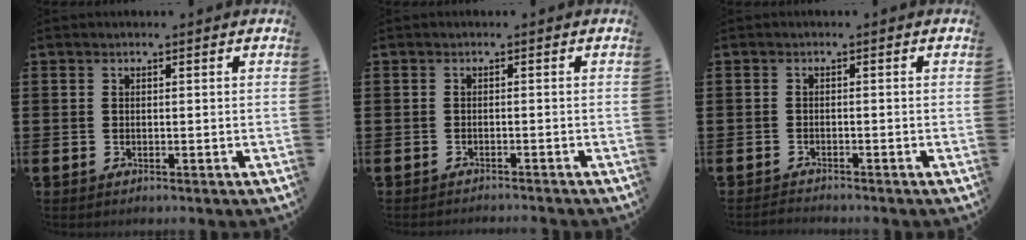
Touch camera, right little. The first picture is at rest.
{"total": 0.8, "force": [-0.8, -0.2, -0.1], "torque": [0.003, 0.000, -0.016]}
{"total": 1.0, "force": [-1.0, 0.0, 0.0], "torque": [-0.003, -0.001, -0.020]}